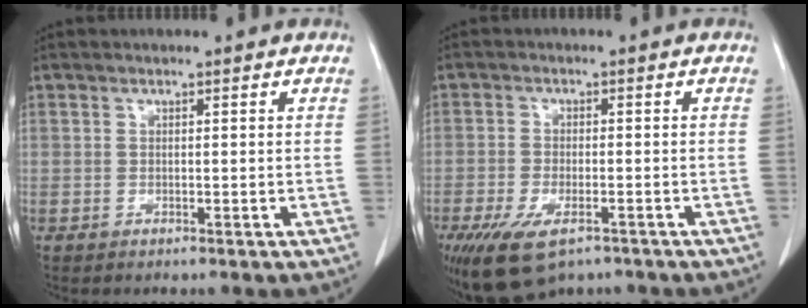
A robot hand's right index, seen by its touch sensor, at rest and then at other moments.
{"total": 9.9, "force": [-6.4, 4.1, 6.3], "torque": [-0.118, -0.016, -0.102]}